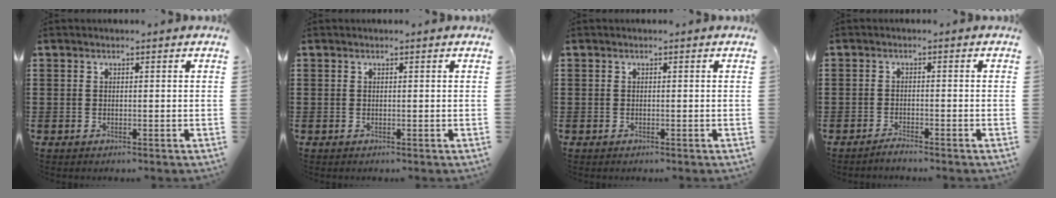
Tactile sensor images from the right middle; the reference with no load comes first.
{"total": 0.0}
{"total": 0.0}
{"total": 1.4, "force": [-1.3, 0.0, 0.5], "torque": [-0.010, -0.002, -0.025]}